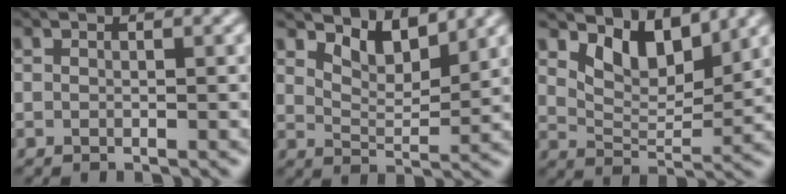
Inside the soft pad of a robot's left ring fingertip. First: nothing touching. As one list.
[{"total": 3.6, "force": [3.1, 1.0, 1.6], "torque": [-0.038, -0.008, 0.053]}, {"total": 4.7, "force": [3.4, 2.0, 2.6], "torque": [-0.055, -0.010, 0.057]}]